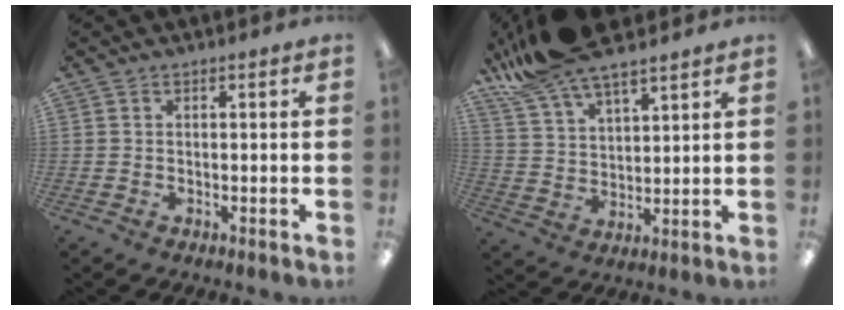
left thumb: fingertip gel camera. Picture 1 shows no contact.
{"total": 13.1, "force": [11.2, 3.3, 5.9], "torque": [-0.135, -0.051, 0.207]}